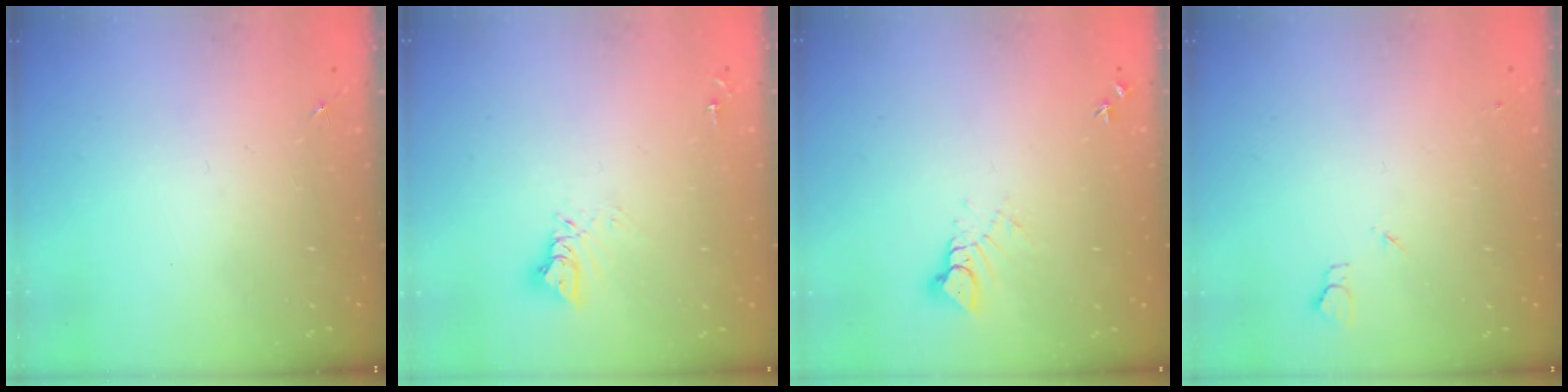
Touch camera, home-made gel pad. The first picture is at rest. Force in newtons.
{"total": 7.3, "press": 7.3, "slide": 0.7}
{"total": 4.4, "press": 4.4, "slide": 0.1}
{"total": 2.7, "press": 2.6, "slide": 0.3}